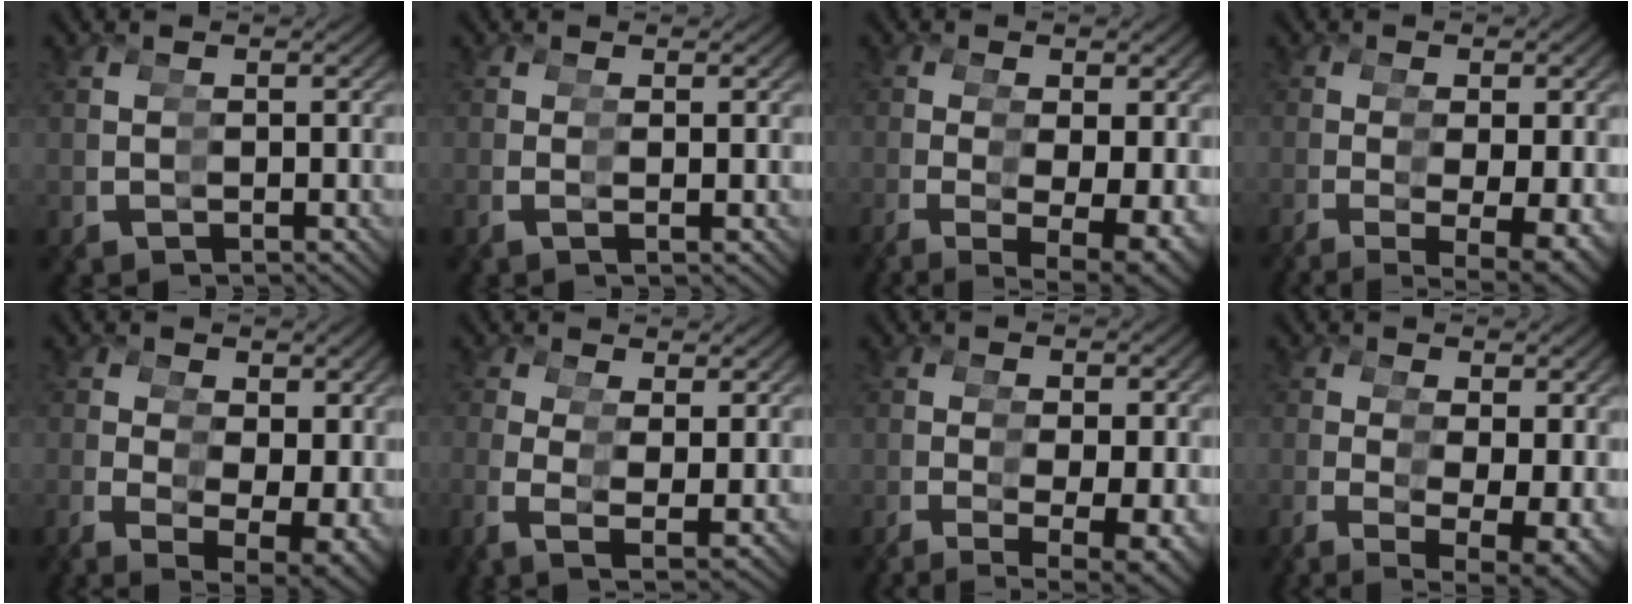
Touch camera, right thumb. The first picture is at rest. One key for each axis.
{"total": 1.9, "fx": 0.4, "fy": -1.8, "fz": 0.5, "tx": 0.002, "ty": 0.020, "tz": 0.001}
{"total": 4.8, "fx": -0.5, "fy": 0.5, "fz": 4.7, "tx": -0.065, "ty": 0.007, "tz": -0.006}
{"total": 4.5, "fx": -0.6, "fy": 0.0, "fz": 4.5, "tx": -0.060, "ty": 0.007, "tz": -0.007}
{"total": 4.2, "fx": -0.2, "fy": 1.8, "fz": 3.8, "tx": -0.058, "ty": -0.007, "tz": 0.007}
{"total": 2.0, "fx": 1.2, "fy": -0.1, "fz": 1.6, "tx": -0.020, "ty": 0.016, "tz": 0.014}
{"total": 4.3, "fx": -0.9, "fy": 0.5, "fz": 4.2, "tx": -0.062, "ty": 0.001, "tz": -0.007}
{"total": 4.5, "fx": -0.3, "fy": 0.8, "fz": 4.4, "tx": -0.059, "ty": 0.005, "tz": -0.002}